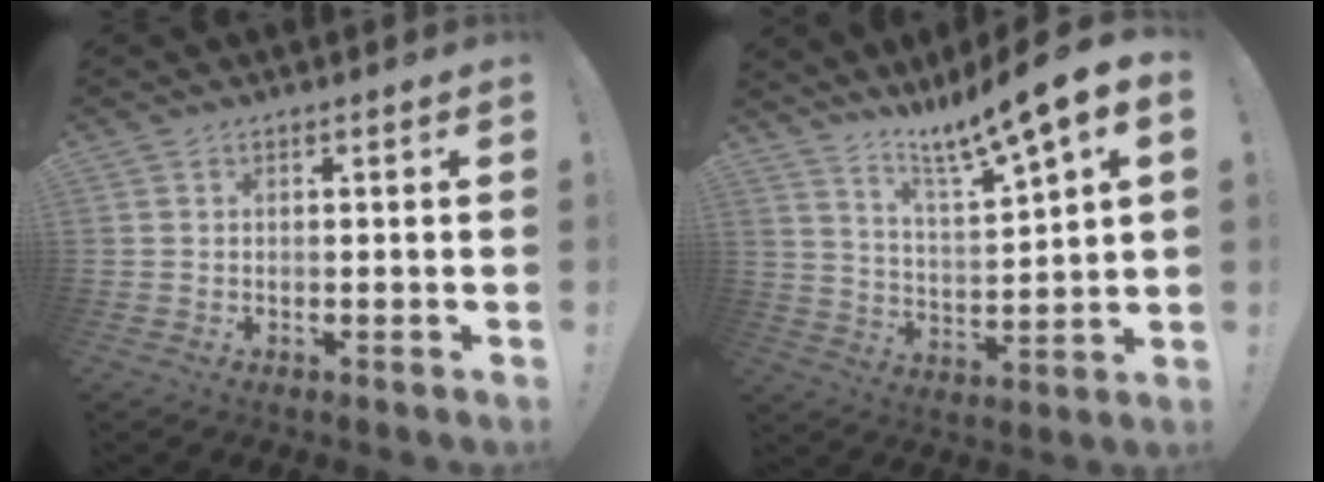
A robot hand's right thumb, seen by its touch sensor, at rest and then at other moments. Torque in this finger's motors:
{"motor_torque": [1.56, 1.87, 0.39, 0.14, 0.29]}